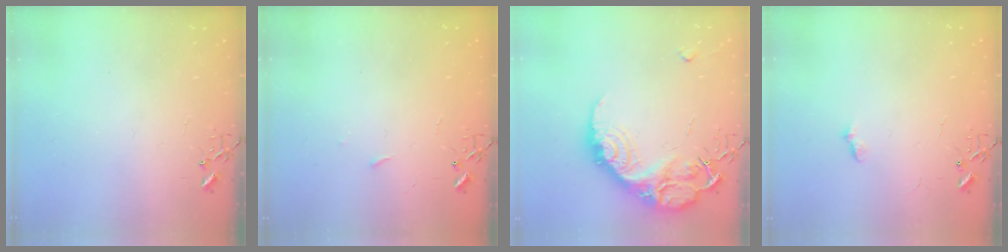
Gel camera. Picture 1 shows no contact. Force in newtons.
{"total": 2.5, "press": 2.5, "slide": 0.4}
{"total": 20.8, "press": 20.8, "slide": 1.1}
{"total": 5.0, "press": 4.9, "slide": 0.6}